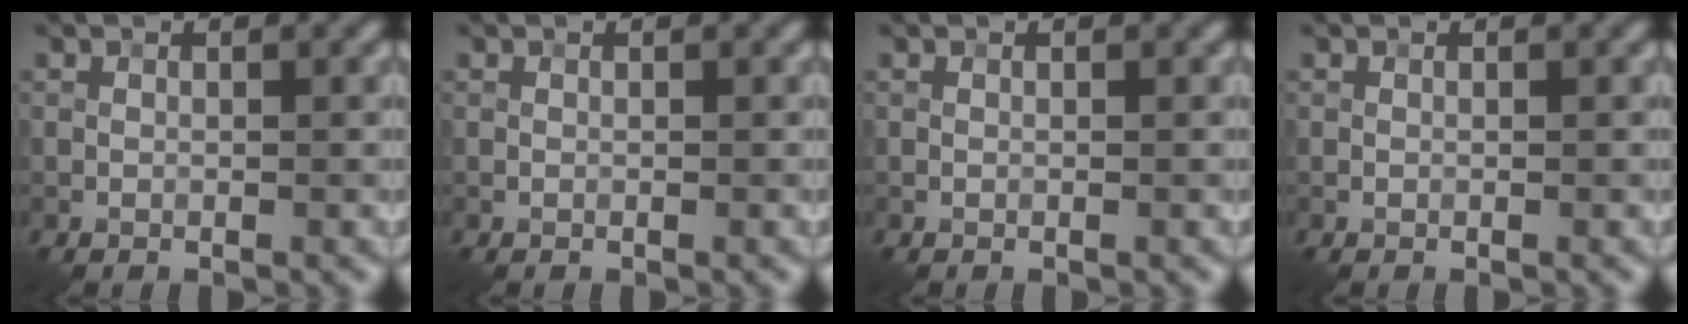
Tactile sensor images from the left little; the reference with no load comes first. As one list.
[{"total": 0.0}, {"total": 0.0}, {"total": 0.0}]